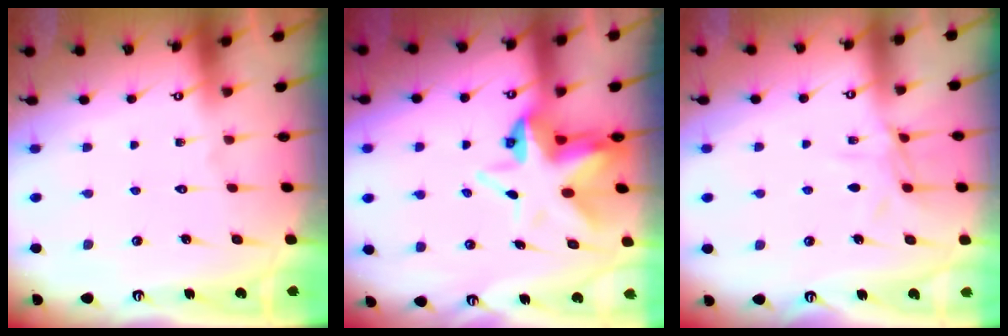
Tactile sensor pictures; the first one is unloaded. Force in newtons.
{"total": 7.4, "press": 7.3, "slide": 1.0}
{"total": 7.5, "press": 7.5, "slide": 0.6}